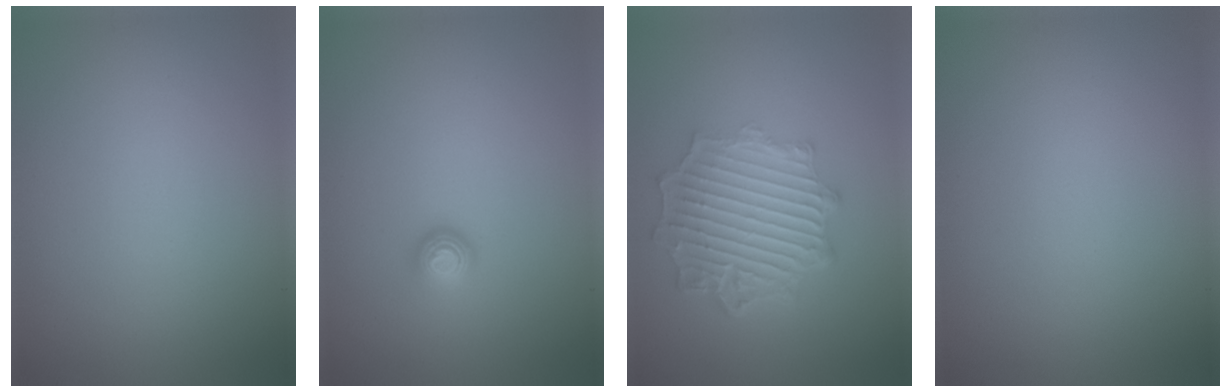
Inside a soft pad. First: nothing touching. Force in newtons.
{"total": 1.5, "press": 1.0, "slide": 1.1}
{"total": 7.0, "press": 5.1, "slide": 4.8}
{"total": 0.0}